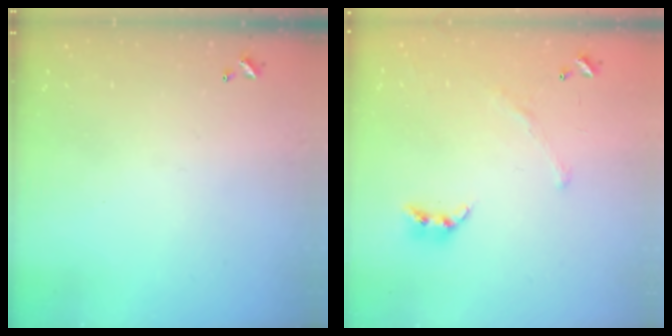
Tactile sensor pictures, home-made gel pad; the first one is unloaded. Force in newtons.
{"total": 2.9, "press": 2.7, "slide": 1.0}